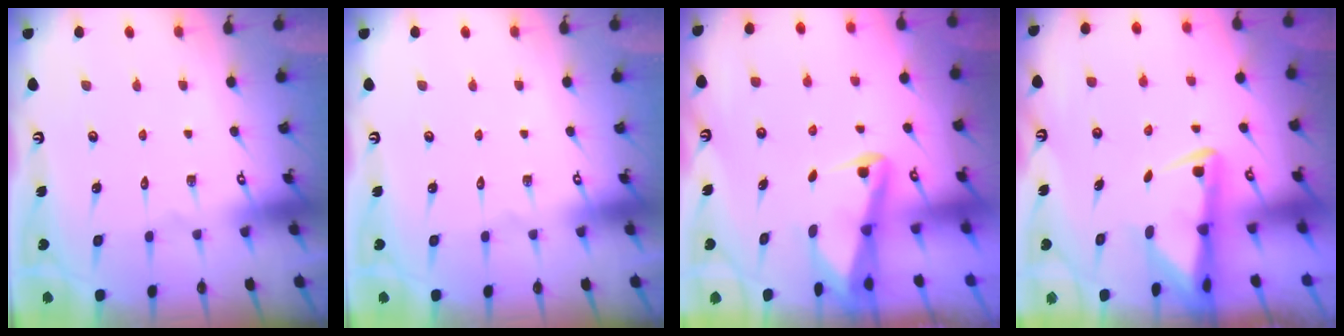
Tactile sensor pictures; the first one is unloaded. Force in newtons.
{"total": 0.0}
{"total": 3.1, "press": 3.1, "slide": 0.7}
{"total": 4.0, "press": 4.0, "slide": 0.6}